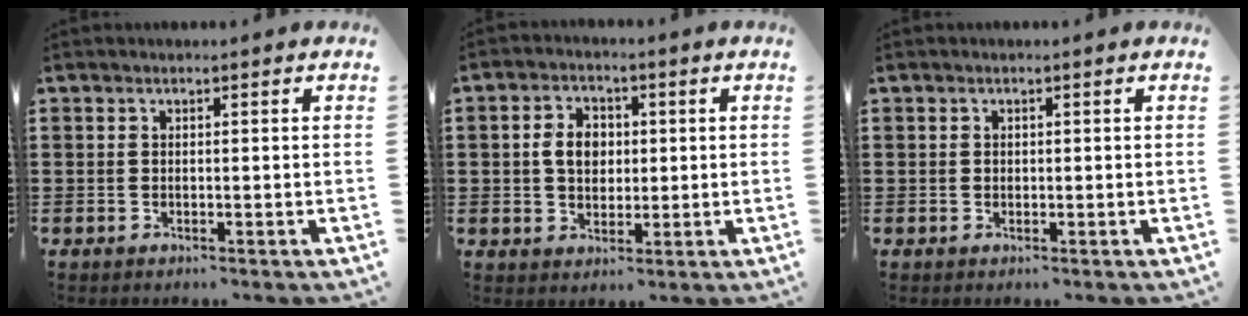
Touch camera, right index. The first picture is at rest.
{"total": 4.8, "force": [0.3, 3.5, 3.3], "torque": [-0.073, 0.008, -0.002]}
{"total": 0.0}